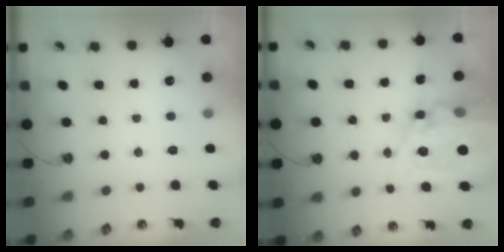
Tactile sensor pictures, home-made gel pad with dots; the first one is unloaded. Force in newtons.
{"total": 17.3, "press": 17.3, "slide": 1.6}